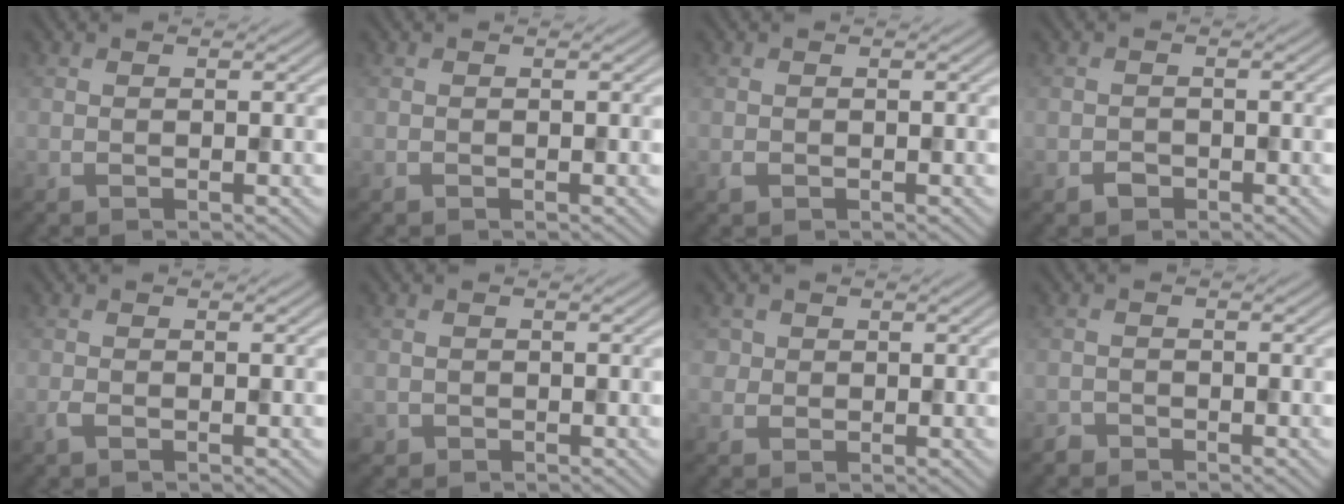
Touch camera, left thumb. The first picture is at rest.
{"total": 0.0}
{"total": 0.5, "force": [-0.3, 0.4, 0.2], "torque": [-0.004, -0.004, -0.006]}
{"total": 1.3, "force": [-0.9, 0.9, 0.4], "torque": [-0.004, 0.000, -0.019]}
{"total": 1.0, "force": [-0.6, 0.3, 0.7], "torque": [-0.017, -0.001, -0.013]}
{"total": 1.0, "force": [-0.5, 0.9, 0.0], "torque": [0.006, -0.004, -0.013]}
{"total": 2.0, "force": [0.4, 1.9, 0.3], "torque": [-0.008, -0.001, 0.010]}
{"total": 1.2, "force": [-1.1, 0.5, 0.0], "torque": [0.001, 0.001, -0.025]}